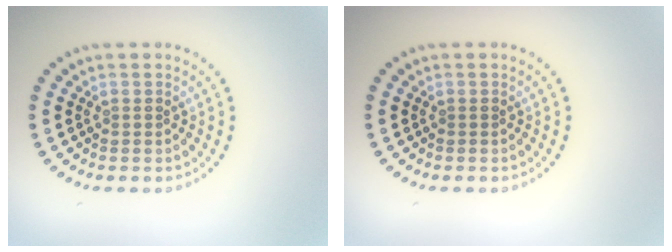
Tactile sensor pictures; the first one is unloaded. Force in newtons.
{"total": 0.0}